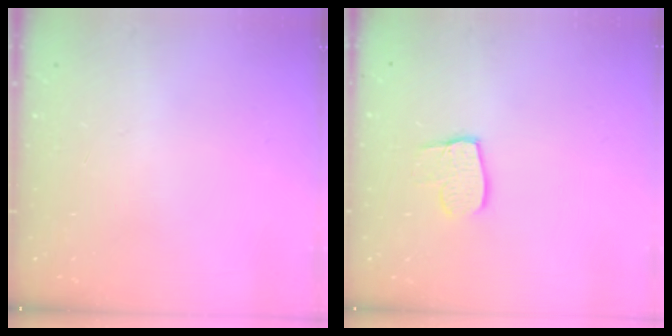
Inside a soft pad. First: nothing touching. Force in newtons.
{"total": 7.7, "press": 7.7, "slide": 0.7}